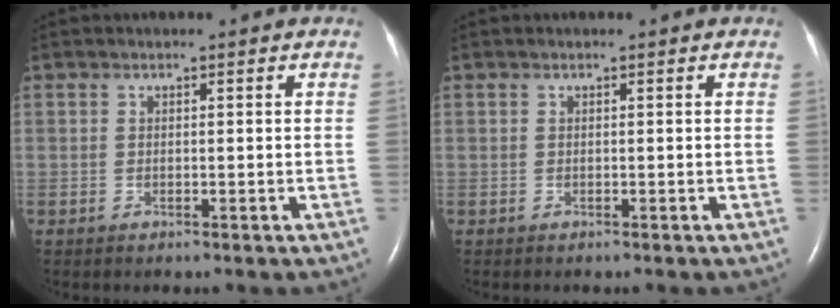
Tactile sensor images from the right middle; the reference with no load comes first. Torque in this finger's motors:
{"motor_torque": [0.14, -0.05, -0.03, 0.01]}